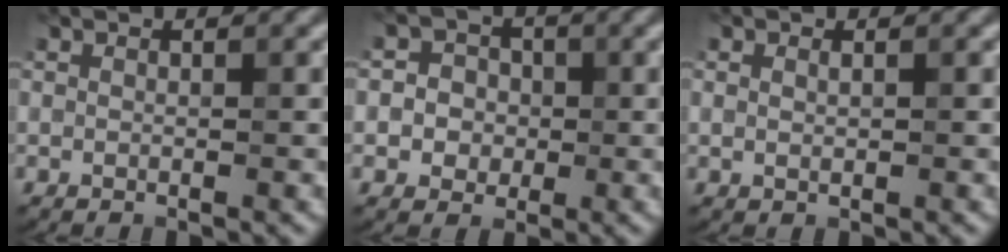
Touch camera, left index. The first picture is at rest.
{"total": 3.3, "force": [-0.1, 3.1, 1.2], "torque": [0.004, 0.006, -0.022]}
{"total": 0.7, "force": [0.2, 0.4, 0.5], "torque": [-0.009, 0.000, 0.005]}